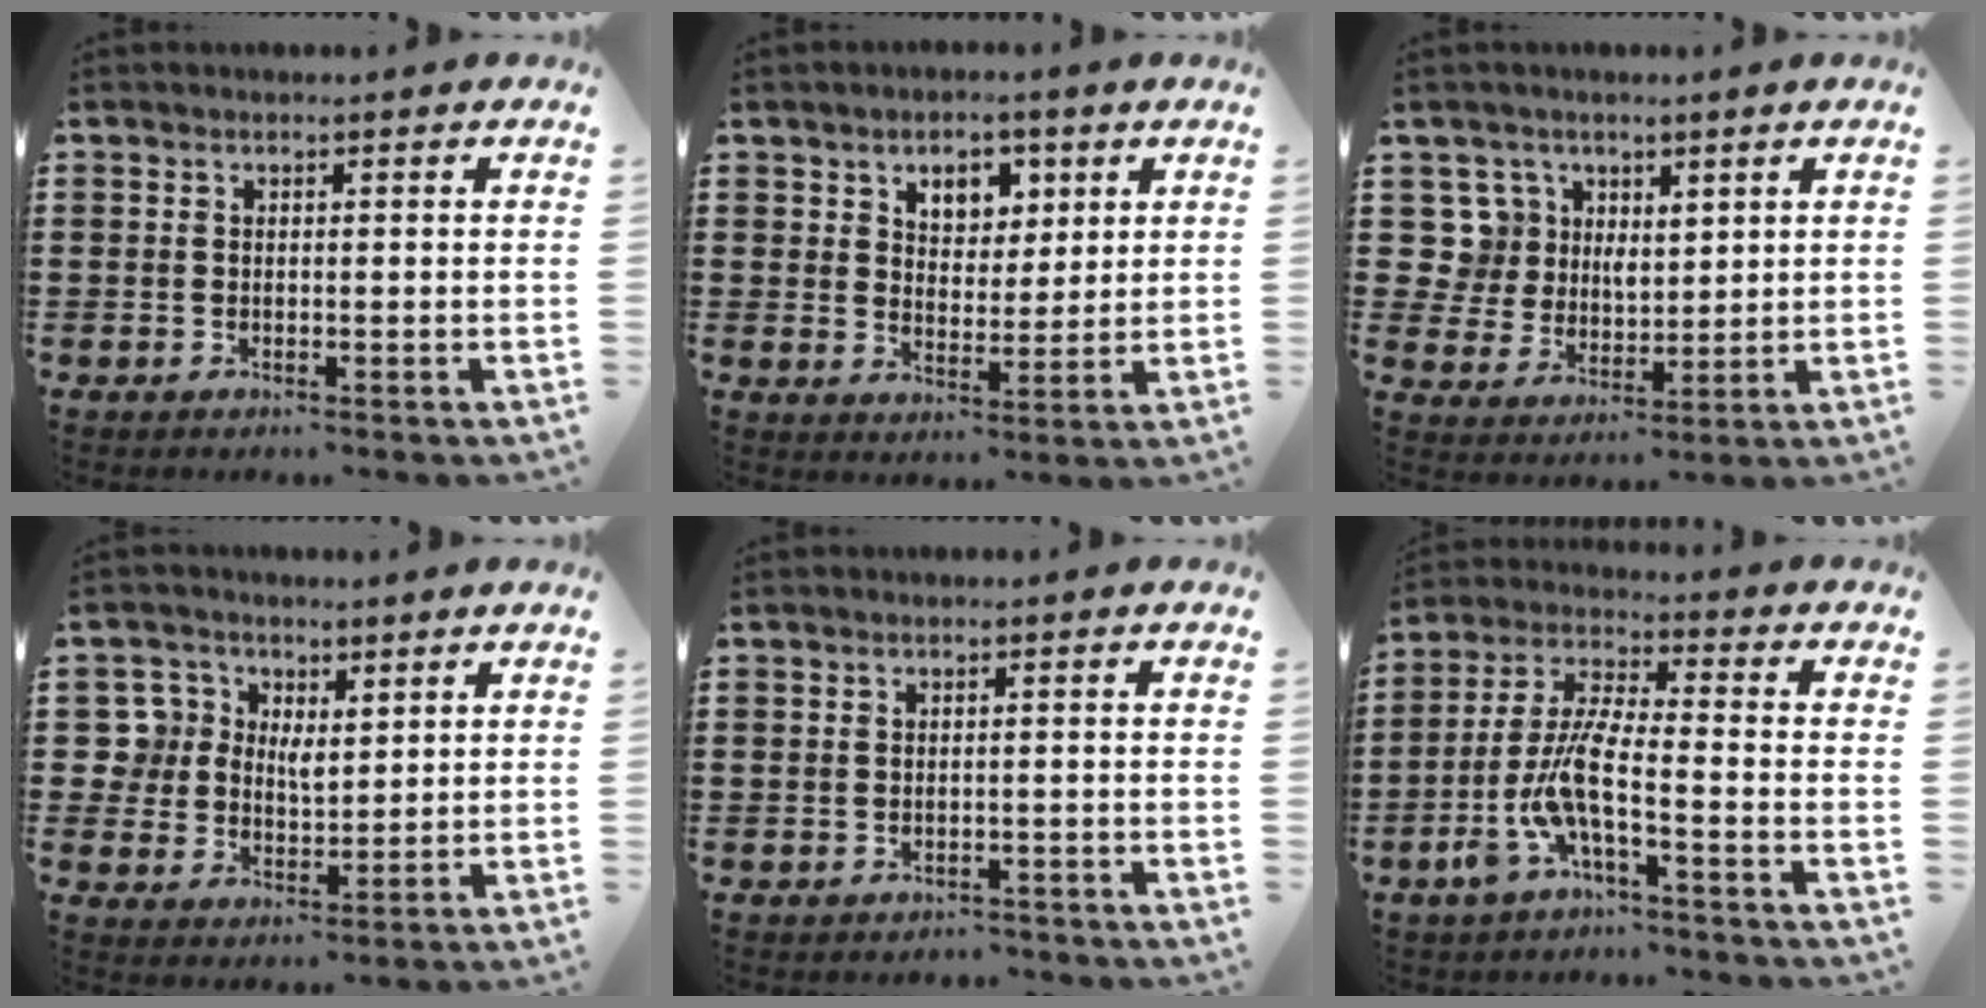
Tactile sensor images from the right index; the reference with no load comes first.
{"total": 5.0, "force": [2.8, 3.5, 2.1], "torque": [-0.042, 0.007, 0.047]}
{"total": 6.5, "force": [3.5, 5.3, 1.2], "torque": [-0.058, 0.013, 0.069]}
{"total": 5.4, "force": [2.9, 4.4, 1.1], "torque": [-0.049, 0.011, 0.054]}
{"total": 0.9, "force": [-0.7, 0.5, -0.1], "torque": [-0.002, 0.002, -0.016]}
{"total": 8.1, "force": [-3.7, 1.5, 7.1], "torque": [-0.170, -0.020, -0.075]}